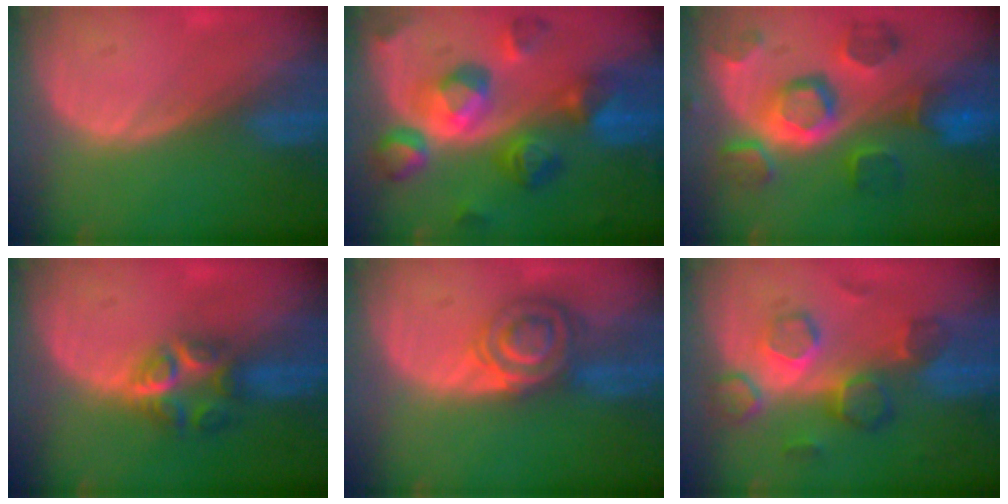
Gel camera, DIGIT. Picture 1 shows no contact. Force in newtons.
{"total": 11.4, "press": 11.4, "slide": 0.9}
{"total": 11.3, "press": 10.0, "slide": 5.4}
{"total": 5.9, "press": 5.4, "slide": 2.5}
{"total": 7.2, "press": 6.0, "slide": 3.9}
{"total": 8.0, "press": 7.8, "slide": 1.8}